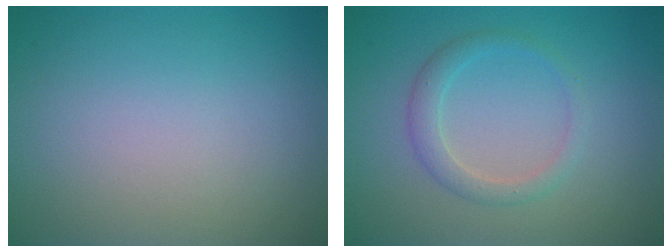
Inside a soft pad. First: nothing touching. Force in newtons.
{"total": 2.0, "press": 2.0, "slide": 0.1}